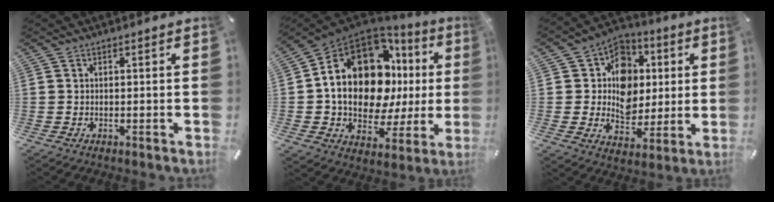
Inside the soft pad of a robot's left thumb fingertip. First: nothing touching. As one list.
[{"total": 19.7, "force": [4.2, 13.2, 14.1], "torque": [-0.247, -0.044, 0.069]}, {"total": 12.2, "force": [1.1, 11.2, 4.7], "torque": [-0.061, -0.005, 0.026]}]